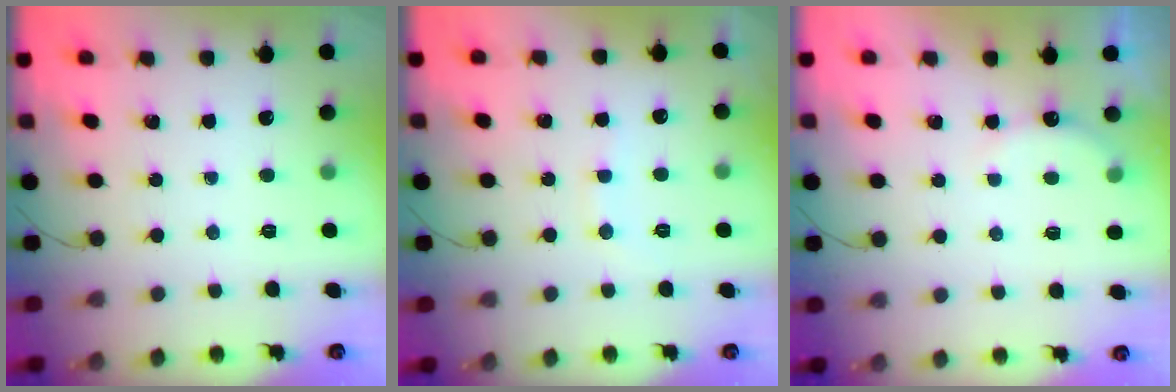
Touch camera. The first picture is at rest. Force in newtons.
{"total": 6.6, "press": 6.5, "slide": 1.2}
{"total": 5.3, "press": 5.2, "slide": 1.2}